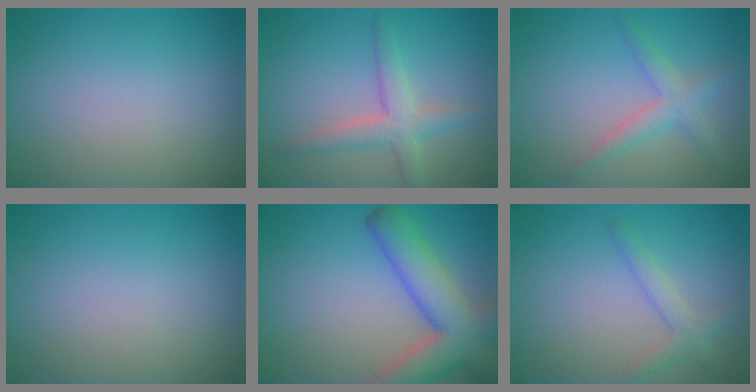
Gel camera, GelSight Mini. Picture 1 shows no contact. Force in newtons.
{"total": 3.2, "press": 3.2, "slide": 0.1}
{"total": 2.5, "press": 2.5, "slide": 0.2}
{"total": 0.0}
{"total": 8.2, "press": 8.2, "slide": 0.5}
{"total": 2.0, "press": 2.0, "slide": 0.1}